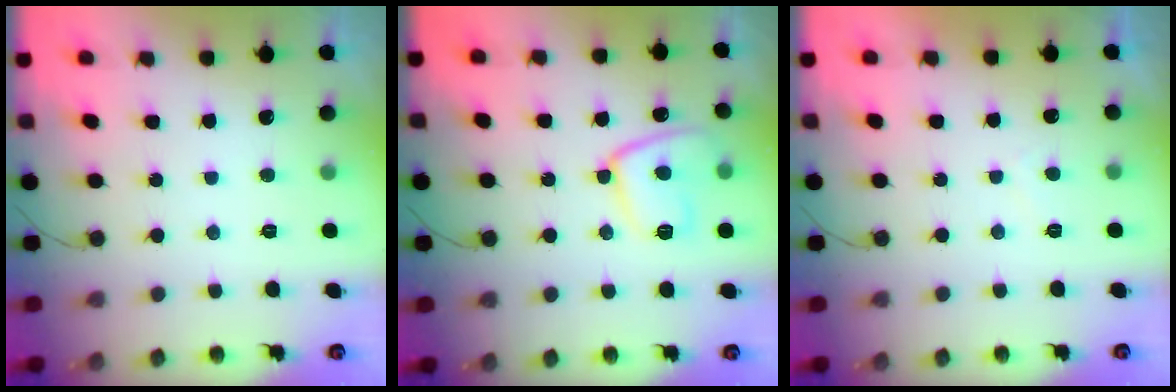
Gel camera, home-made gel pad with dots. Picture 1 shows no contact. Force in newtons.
{"total": 11.5, "press": 11.5, "slide": 1.1}
{"total": 0.9, "press": 0.7, "slide": 0.6}